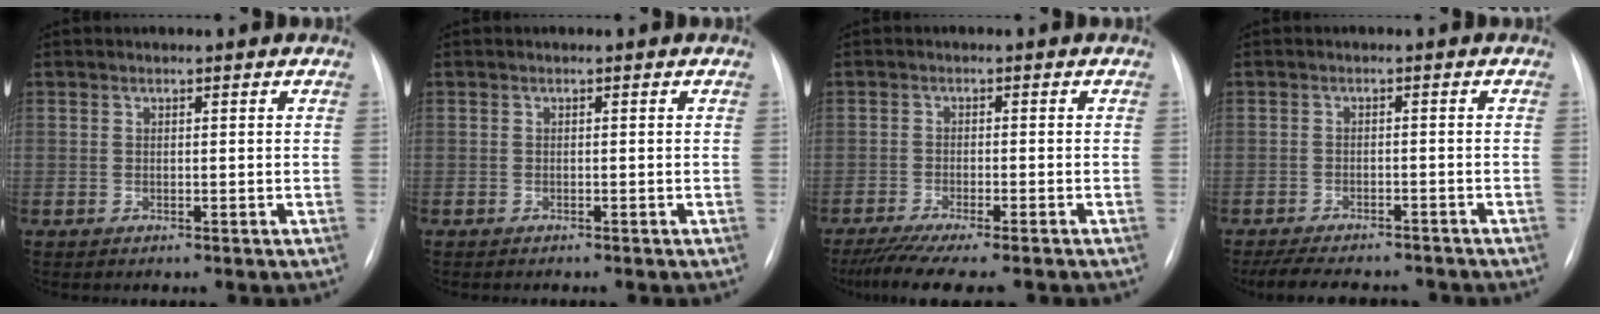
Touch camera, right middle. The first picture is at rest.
{"total": 0.7, "force": [-0.6, 0.1, 0.1], "torque": [-0.006, -0.002, -0.011]}
{"total": 10.7, "force": [-8.9, 0.8, 5.8], "torque": [-0.081, -0.021, -0.135]}
{"total": 11.6, "force": [-10.2, 3.4, 4.3], "torque": [-0.080, 0.000, -0.135]}